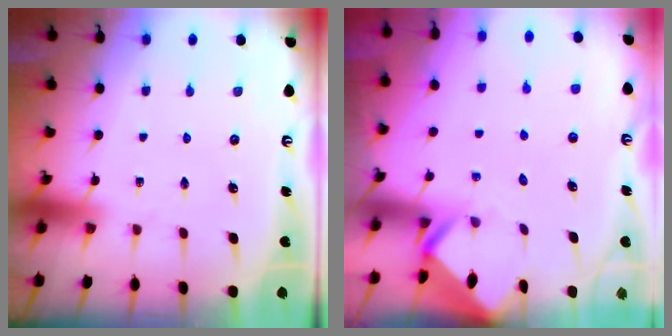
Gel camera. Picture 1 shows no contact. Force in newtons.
{"total": 2.7, "press": 2.7, "slide": 0.1}